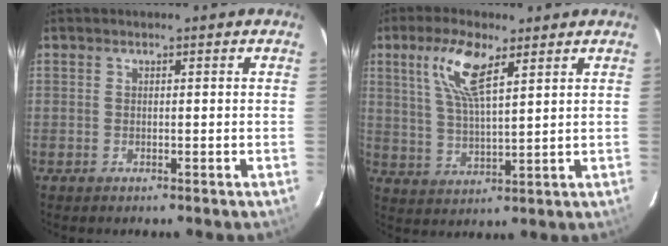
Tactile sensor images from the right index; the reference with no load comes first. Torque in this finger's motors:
{"motor_torque": [0.42, 0.33, 0.57, 0.17]}